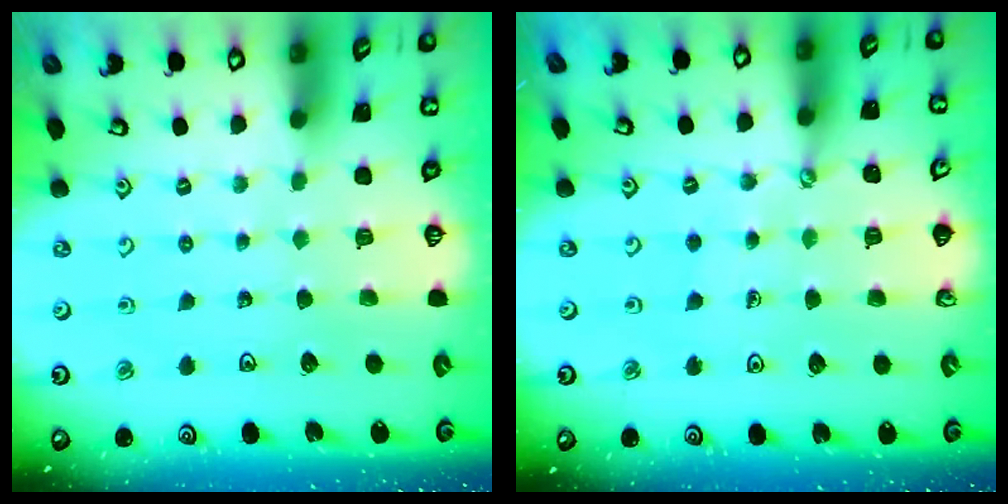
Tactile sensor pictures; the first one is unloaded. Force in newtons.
{"total": 1.4, "press": 1.3, "slide": 0.1}